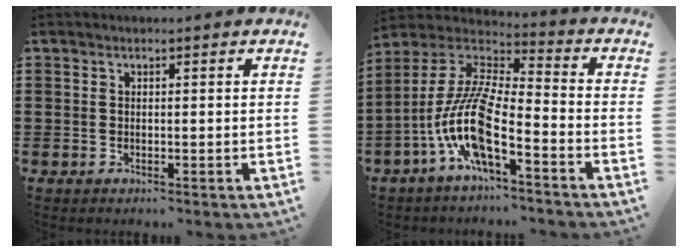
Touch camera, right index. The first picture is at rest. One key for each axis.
{"total": 11.5, "fx": -5.7, "fy": 2.6, "fz": 9.7, "tx": -0.232, "ty": -0.025, "tz": -0.125}